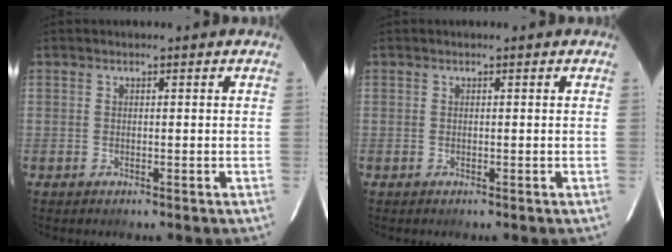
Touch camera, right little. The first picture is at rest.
{"total": 0.0}